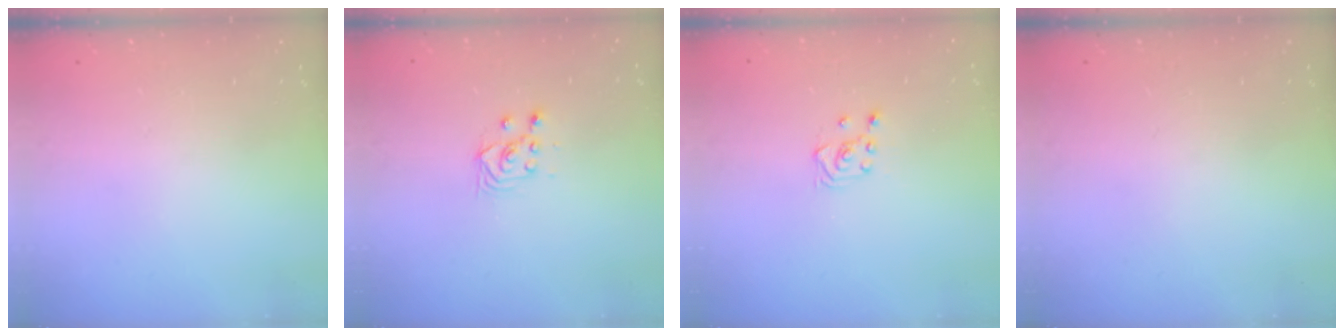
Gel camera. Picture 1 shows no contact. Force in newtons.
{"total": 3.7, "press": 3.4, "slide": 1.6}
{"total": 3.4, "press": 3.3, "slide": 0.8}
{"total": 0.0}